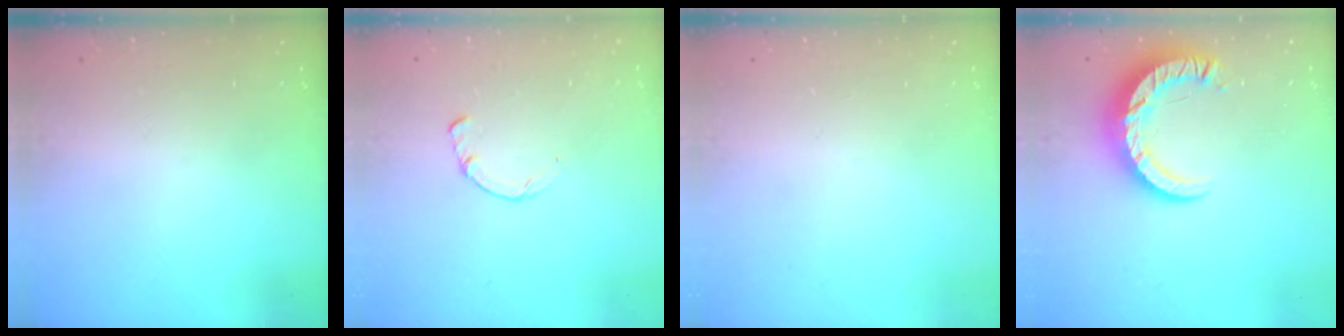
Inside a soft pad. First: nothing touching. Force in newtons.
{"total": 2.2, "press": 2.2, "slide": 0.3}
{"total": 0.0}
{"total": 10.7, "press": 10.6, "slide": 1.1}